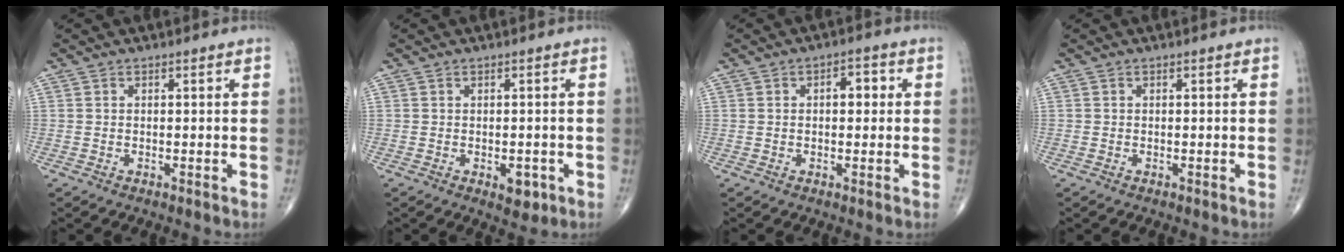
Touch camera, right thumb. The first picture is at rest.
{"total": 3.4, "force": [-1.1, 1.9, 2.5], "torque": [-0.017, -0.001, -0.008]}
{"total": 3.8, "force": [0.6, 2.1, 3.1], "torque": [-0.032, 0.011, 0.005]}
{"total": 0.0}